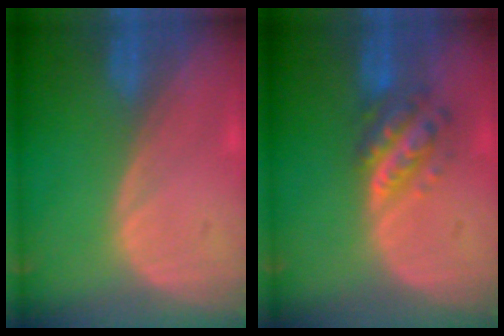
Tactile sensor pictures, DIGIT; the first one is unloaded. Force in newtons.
{"total": 5.8, "press": 5.3, "slide": 2.4}